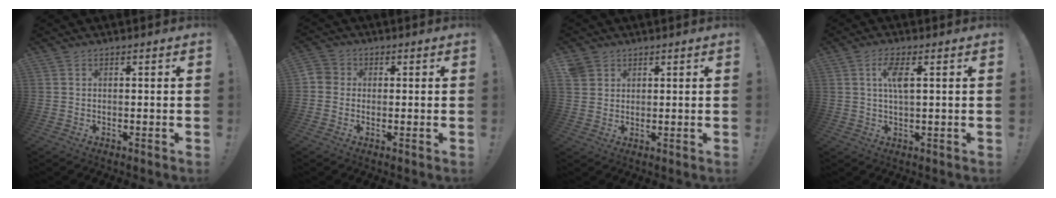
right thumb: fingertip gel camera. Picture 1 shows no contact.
{"total": 3.4, "force": [-0.9, 3.0, 1.3], "torque": [-0.028, 0.009, -0.016]}
{"total": 3.8, "force": [2.5, 2.8, 0.8], "torque": [-0.014, -0.008, 0.047]}
{"total": 5.7, "force": [1.6, 1.5, 5.3], "torque": [-0.094, 0.001, 0.023]}